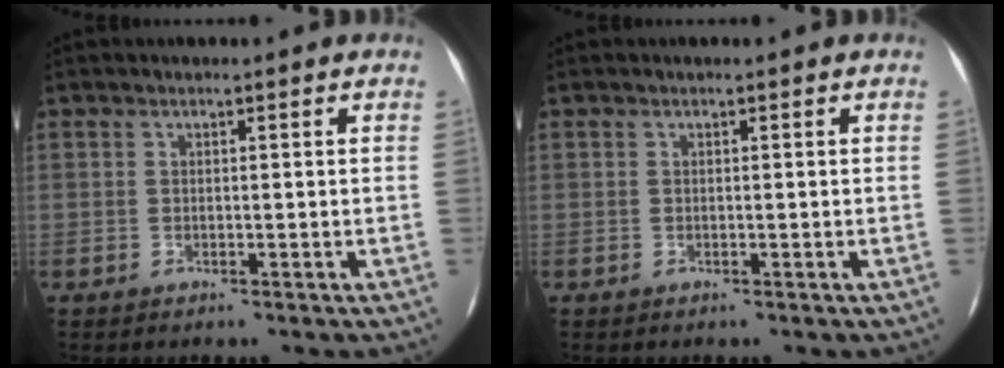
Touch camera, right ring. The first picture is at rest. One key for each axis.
{"total": 0.0}